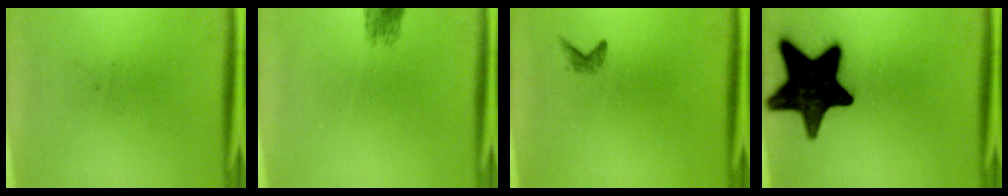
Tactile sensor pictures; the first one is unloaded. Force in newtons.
{"total": 2.2}
{"total": 0.9}
{"total": 18.4}